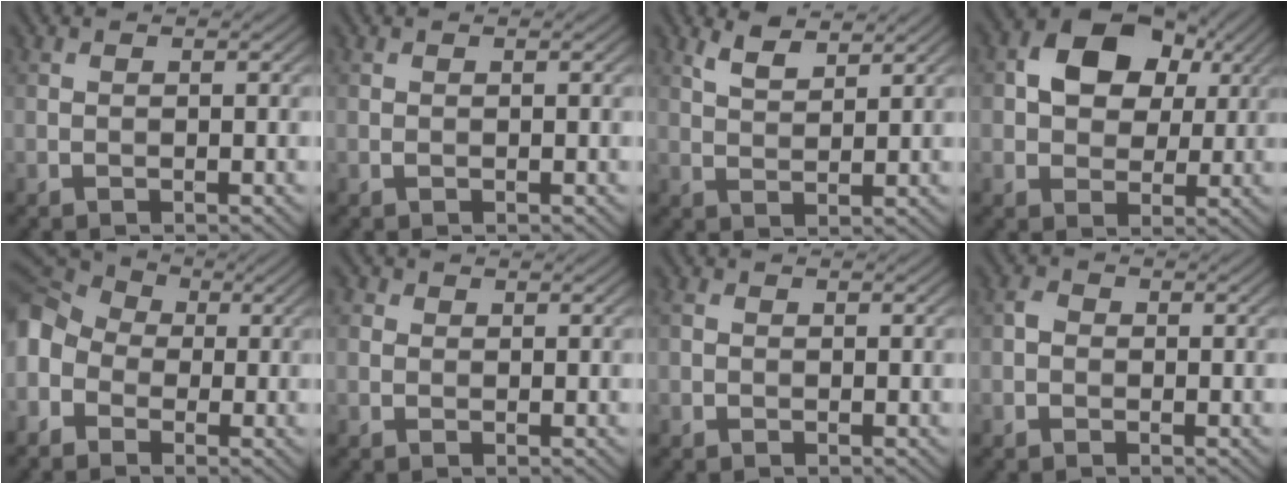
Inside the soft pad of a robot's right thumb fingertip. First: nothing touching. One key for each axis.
{"total": 0.0}
{"total": 3.3, "fx": 2.5, "fy": 1.0, "fz": 1.9, "tx": -0.044, "ty": 0.000, "tz": 0.055}
{"total": 9.5, "fx": 2.7, "fy": 6.9, "fz": 5.9, "tx": -0.110, "ty": 0.011, "tz": 0.037}
{"total": 9.7, "fx": -2.1, "fy": 7.6, "fz": 5.8, "tx": -0.173, "ty": -0.007, "tz": -0.059}
{"total": 1.2, "fx": 0.2, "fy": 1.1, "fz": 0.4, "tx": -0.006, "ty": -0.002, "tz": -0.001}
{"total": 1.0, "fx": -0.2, "fy": 0.9, "fz": 0.4, "tx": -0.010, "ty": 0.000, "tz": -0.007}
{"total": 1.4, "fx": -0.4, "fy": 1.2, "fz": 0.6, "tx": -0.012, "ty": 0.001, "tz": -0.013}